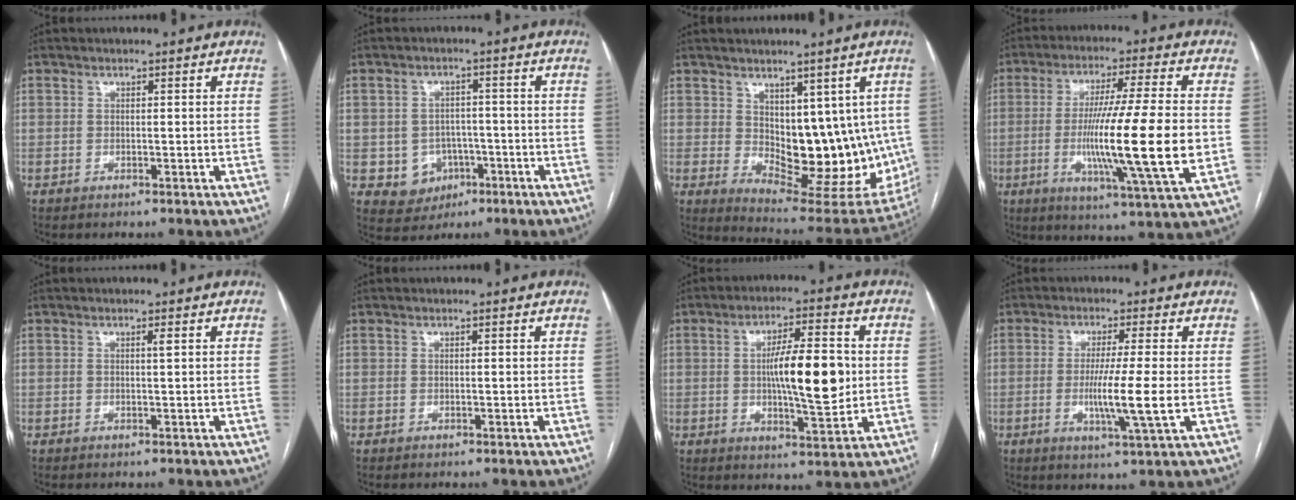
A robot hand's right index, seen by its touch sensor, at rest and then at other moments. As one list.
[{"total": 6.0, "force": [-2.0, 5.4, 1.5], "torque": [-0.020, 0.011, -0.016]}, {"total": 14.8, "force": [1.6, 7.9, 12.5], "torque": [-0.154, -0.013, 0.048]}, {"total": 17.5, "force": [-2.3, -0.6, 17.4], "torque": [-0.307, -0.020, -0.044]}, {"total": 0.7, "force": [0.3, -0.1, 0.6], "torque": [-0.012, 0.000, 0.006]}, {"total": 0.0}, {"total": 11.5, "force": [0.4, 2.3, 11.2], "torque": [-0.187, 0.004, 0.007]}, {"total": 7.6, "force": [-1.0, -0.9, 7.4], "torque": [-0.137, -0.022, -0.020]}]